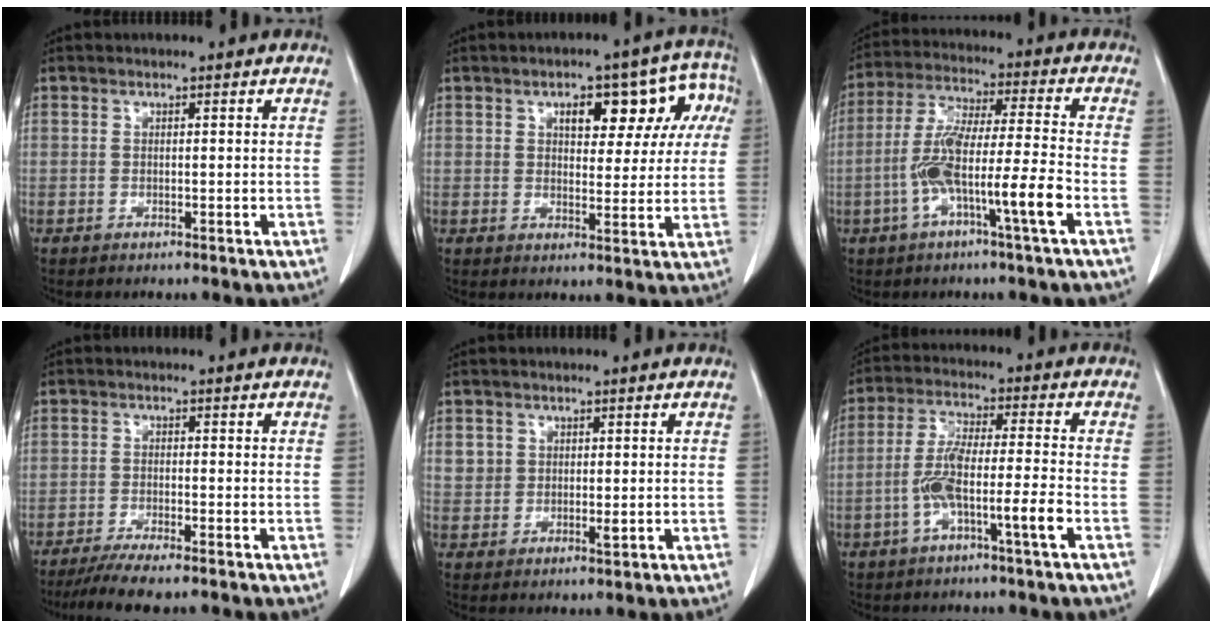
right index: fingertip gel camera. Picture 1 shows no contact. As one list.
[{"total": 11.1, "force": [4.0, 5.3, 9.0], "torque": [-0.097, 0.037, 0.050]}, {"total": 11.8, "force": [-4.1, 0.1, 11.0], "torque": [-0.217, 0.008, -0.078]}, {"total": 6.4, "force": [-5.2, 0.1, 3.7], "torque": [-0.058, -0.016, -0.086]}, {"total": 3.2, "force": [1.0, 2.7, 1.4], "torque": [-0.016, -0.004, 0.021]}, {"total": 8.6, "force": [-3.3, 0.2, 7.9], "torque": [-0.158, 0.012, -0.061]}]